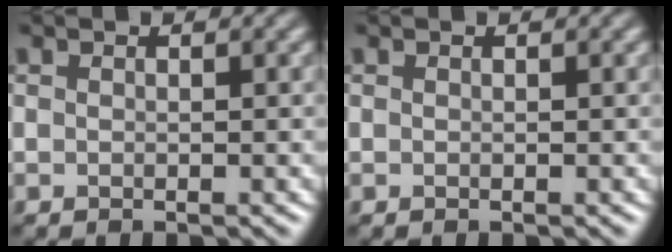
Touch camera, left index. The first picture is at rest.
{"total": 0.0}